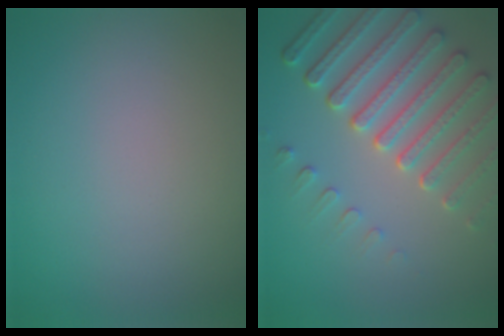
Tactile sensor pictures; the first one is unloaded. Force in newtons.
{"total": 6.4, "press": 5.2, "slide": 3.8}